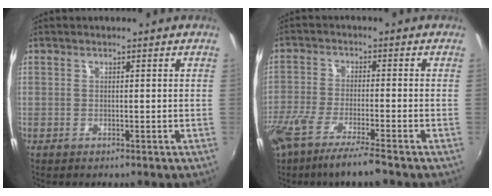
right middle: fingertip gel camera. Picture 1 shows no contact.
{"total": 10.9, "force": [-8.3, 0.7, 7.0], "torque": [-0.152, -0.042, -0.149]}